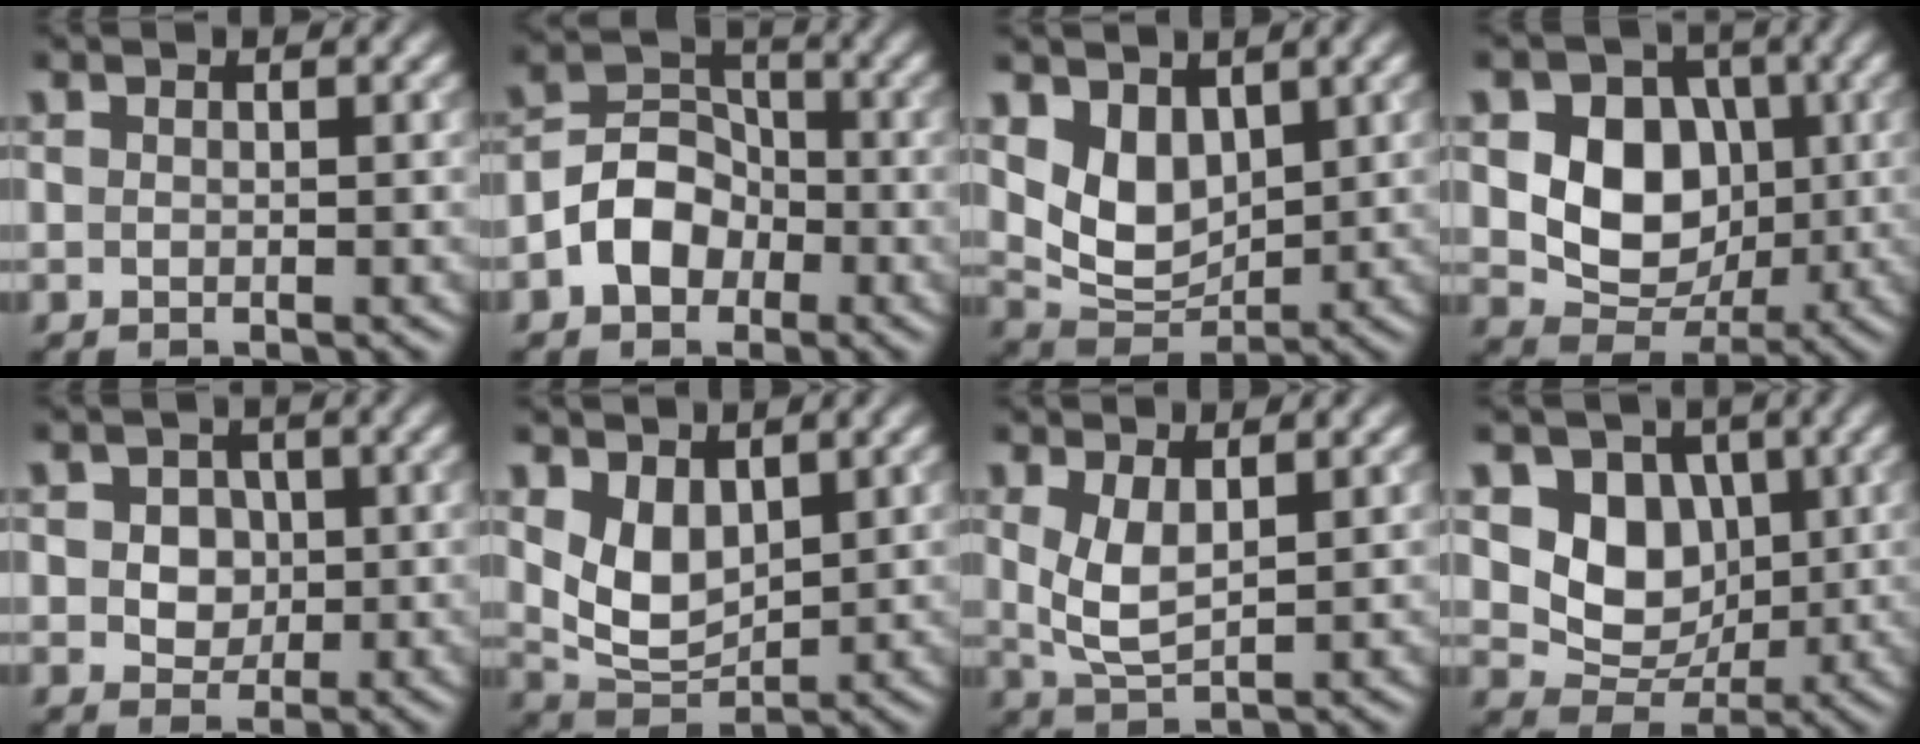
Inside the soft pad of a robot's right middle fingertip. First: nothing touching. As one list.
[{"total": 4.6, "force": [-2.1, 3.4, 2.3], "torque": [-0.034, 0.007, -0.044]}, {"total": 4.7, "force": [1.9, 3.1, 3.0], "torque": [-0.060, -0.013, 0.039]}, {"total": 7.5, "force": [0.7, 5.9, 4.5], "torque": [-0.077, -0.005, 0.006]}, {"total": 3.4, "force": [0.5, 2.8, 1.9], "torque": [-0.019, 0.008, -0.003]}, {"total": 4.2, "force": [1.5, 2.6, 2.9], "torque": [-0.063, -0.008, 0.036]}, {"total": 3.2, "force": [1.2, 1.3, 2.7], "torque": [-0.064, -0.006, 0.028]}, {"total": 6.0, "force": [1.3, 4.8, 3.3], "torque": [-0.055, -0.009, 0.016]}]